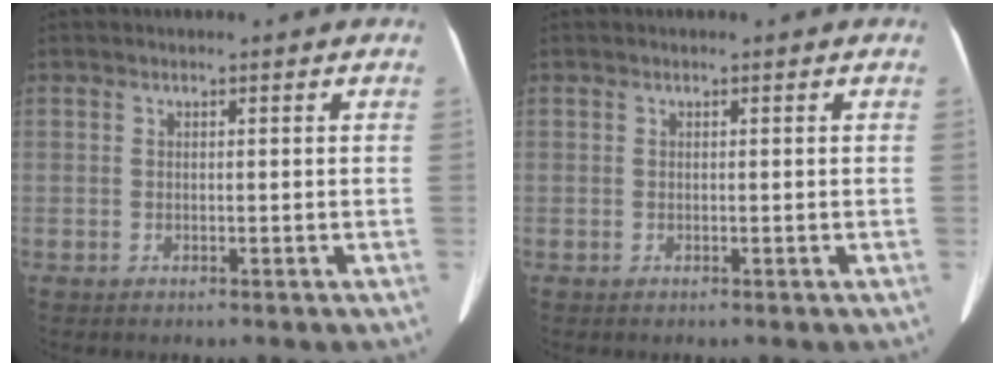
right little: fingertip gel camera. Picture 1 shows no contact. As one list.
[{"total": 0.0}]